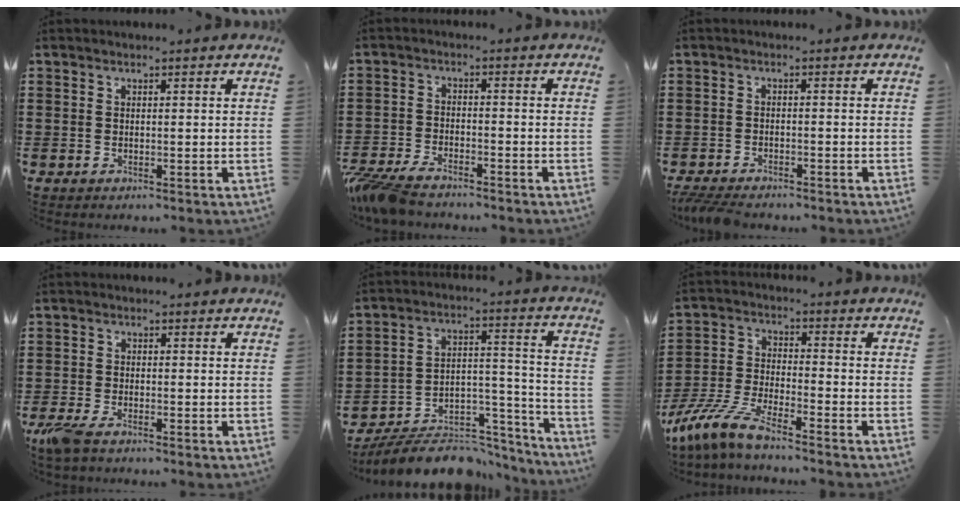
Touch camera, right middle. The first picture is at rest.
{"total": 5.0, "force": [-4.6, 0.9, 1.6], "torque": [-0.061, -0.008, -0.099]}
{"total": 2.7, "force": [-2.5, 0.5, 0.7], "torque": [-0.030, -0.005, -0.057]}
{"total": 2.9, "force": [-2.0, 0.5, 2.0], "torque": [-0.053, -0.008, -0.042]}
{"total": 9.3, "force": [-8.4, 2.5, 3.0], "torque": [-0.035, 0.025, -0.157]}
{"total": 8.1, "force": [-7.0, 0.6, 4.2], "torque": [-0.110, -0.012, -0.142]}